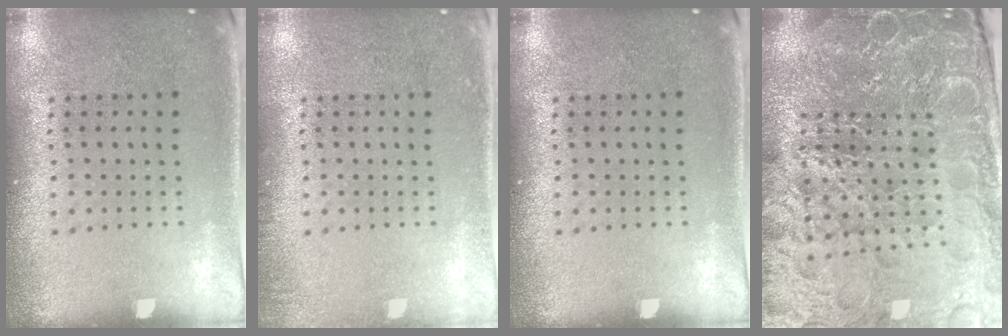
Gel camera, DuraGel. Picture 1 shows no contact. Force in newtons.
{"total": 1.1, "press": 1.0, "slide": 0.2}
{"total": 0.0}
{"total": 6.2, "press": 5.6, "slide": 2.6}